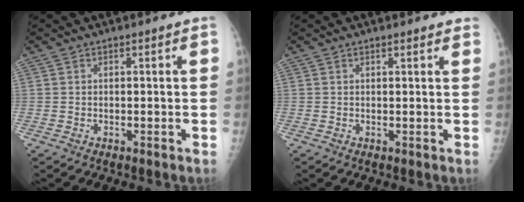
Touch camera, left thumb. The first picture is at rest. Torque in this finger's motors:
{"motor_torque": [-0.28, 0.05, -0.11, -0.15, 0.02]}